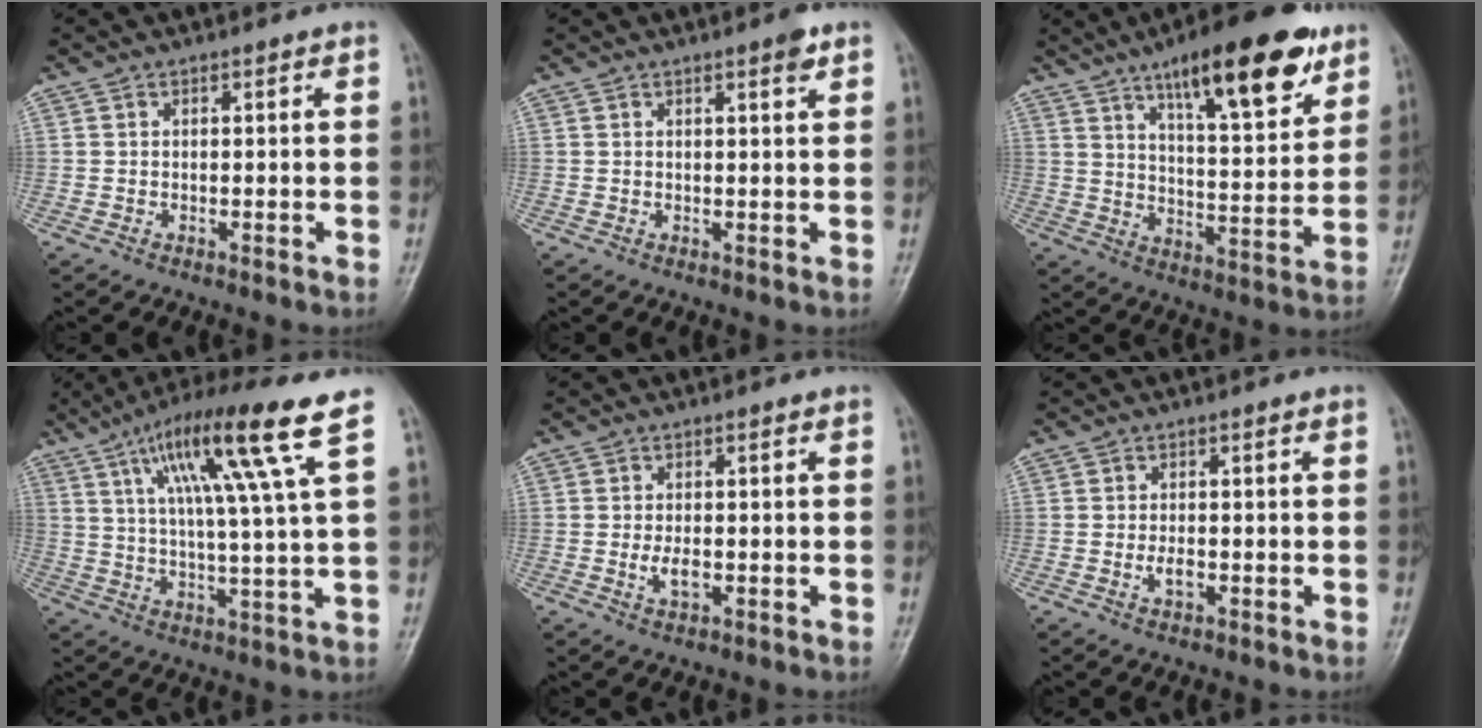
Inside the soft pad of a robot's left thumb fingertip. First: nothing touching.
{"total": 2.0, "force": [1.3, 0.3, 1.5], "torque": [-0.022, -0.006, 0.016]}
{"total": 19.0, "force": [11.4, 5.7, 14.1], "torque": [-0.177, -0.051, 0.176]}
{"total": 16.2, "force": [7.8, 0.5, 14.2], "torque": [-0.244, -0.013, 0.128]}
{"total": 3.0, "force": [-0.6, 1.5, 2.5], "torque": [-0.046, -0.002, -0.010]}
{"total": 2.2, "force": [-0.6, 1.2, 1.8], "torque": [-0.031, 0.003, -0.011]}